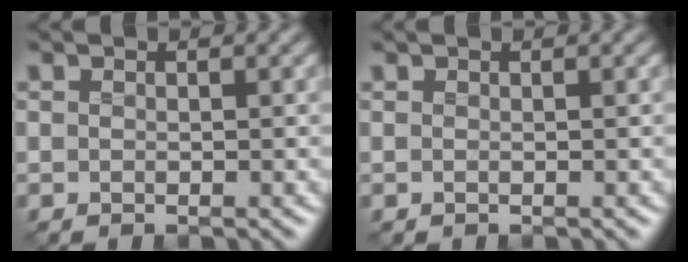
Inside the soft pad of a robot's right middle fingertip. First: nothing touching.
{"total": 0.0}